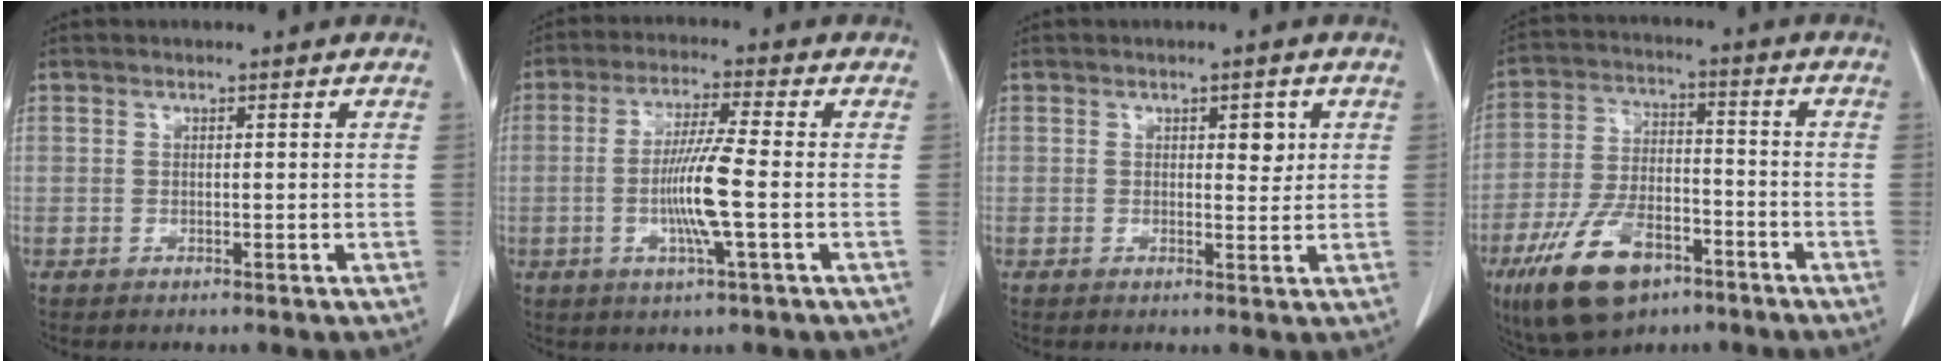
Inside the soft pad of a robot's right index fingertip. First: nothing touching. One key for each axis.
{"total": 8.5, "fx": -1.5, "fy": -0.5, "fz": 8.4, "tx": -0.163, "ty": -0.008, "tz": -0.031}
{"total": 2.7, "fx": 1.0, "fy": 1.2, "fz": 2.2, "tx": -0.026, "ty": -0.004, "tz": 0.013}
{"total": 13.7, "fx": -8.0, "fy": 6.5, "fz": 9.0, "tx": -0.183, "ty": -0.001, "tz": -0.139}